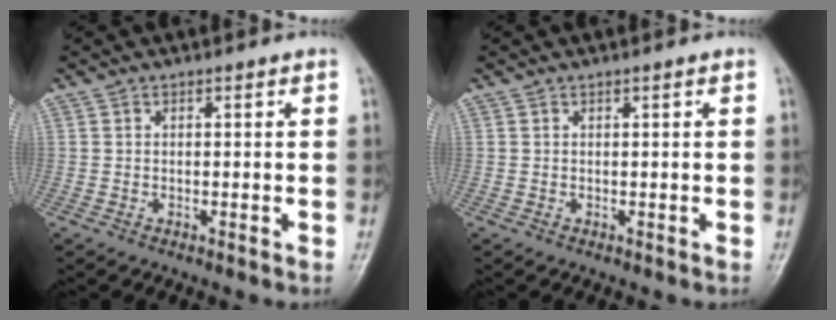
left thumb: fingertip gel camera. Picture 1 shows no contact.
{"total": 0.0}